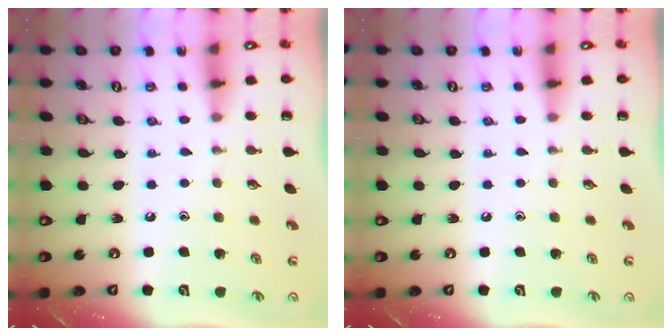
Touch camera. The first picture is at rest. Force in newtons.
{"total": 0.0}